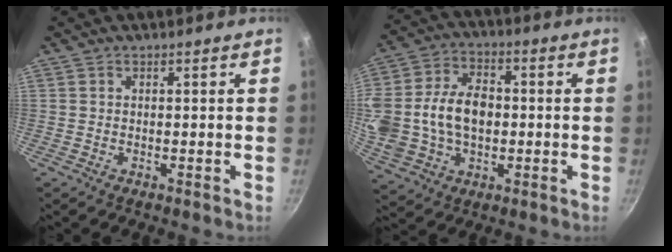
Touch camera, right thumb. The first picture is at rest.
{"total": 20.5, "force": [-0.1, 14.8, 14.2], "torque": [-0.283, 0.030, 0.004]}